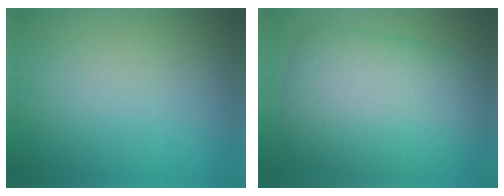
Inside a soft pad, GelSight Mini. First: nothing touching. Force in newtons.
{"total": 9.6, "press": 9.6, "slide": 0.6}